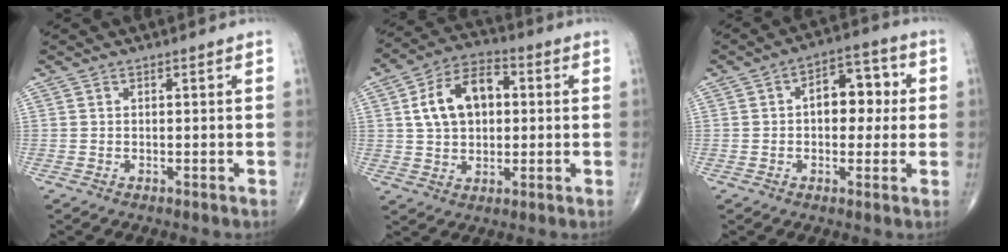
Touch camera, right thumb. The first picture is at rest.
{"total": 12.4, "force": [2.1, 8.1, 9.1], "torque": [-0.139, 0.017, 0.030]}
{"total": 8.1, "force": [0.8, 5.2, 6.2], "torque": [-0.051, 0.022, 0.004]}